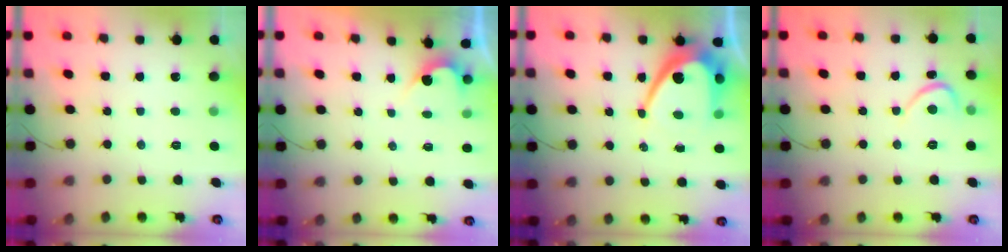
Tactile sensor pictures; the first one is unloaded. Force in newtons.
{"total": 2.4, "press": 2.4, "slide": 0.1}
{"total": 12.1, "press": 12.1, "slide": 0.8}
{"total": 2.7, "press": 2.7, "slide": 0.3}